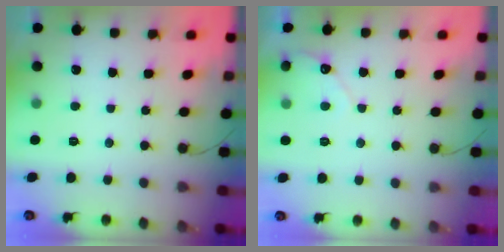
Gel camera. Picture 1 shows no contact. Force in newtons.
{"total": 5.7, "press": 5.7, "slide": 0.4}